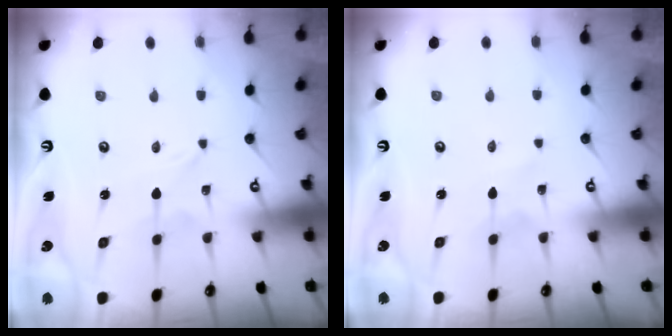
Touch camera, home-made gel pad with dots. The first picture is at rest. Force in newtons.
{"total": 2.2, "press": 2.2, "slide": 0.2}